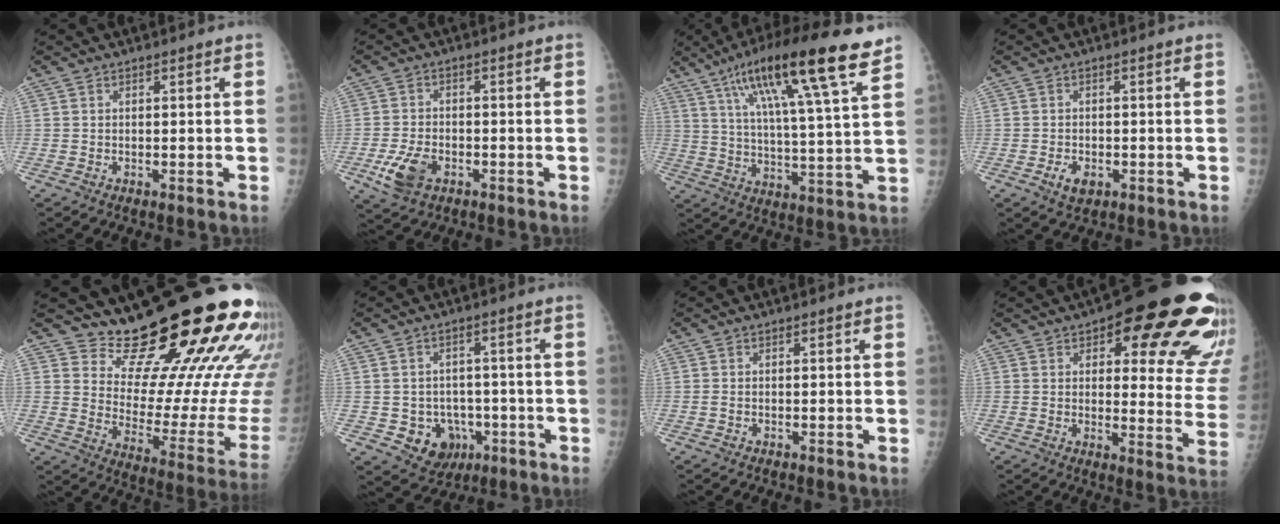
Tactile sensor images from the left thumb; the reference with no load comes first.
{"total": 6.5, "force": [-2.6, 4.1, 4.3], "torque": [-0.087, 0.005, -0.046]}
{"total": 20.5, "force": [12.3, 2.3, 16.2], "torque": [-0.259, -0.029, 0.200]}
{"total": 3.0, "force": [-1.1, 2.0, 1.9], "torque": [-0.031, 0.000, -0.012]}
{"total": 23.1, "force": [17.7, 6.0, 13.6], "torque": [-0.147, -0.150, 0.248]}
{"total": 8.0, "force": [-2.3, 7.0, 3.1], "torque": [-0.020, 0.014, -0.020]}
{"total": 0.6, "force": [0.1, 0.3, 0.5], "torque": [-0.012, 0.004, 0.004]}
{"total": 24.2, "force": [12.5, 8.9, 18.7], "torque": [-0.175, -0.044, 0.145]}